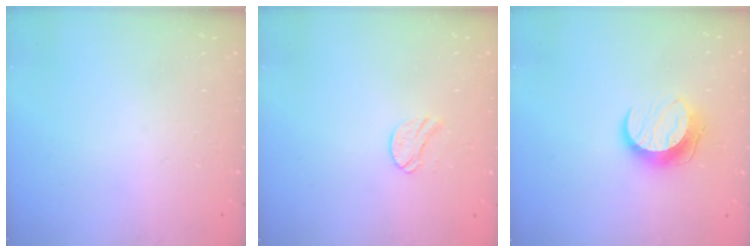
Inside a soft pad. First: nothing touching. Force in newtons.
{"total": 6.8, "press": 6.8, "slide": 0.3}
{"total": 10.5, "press": 10.4, "slide": 0.8}